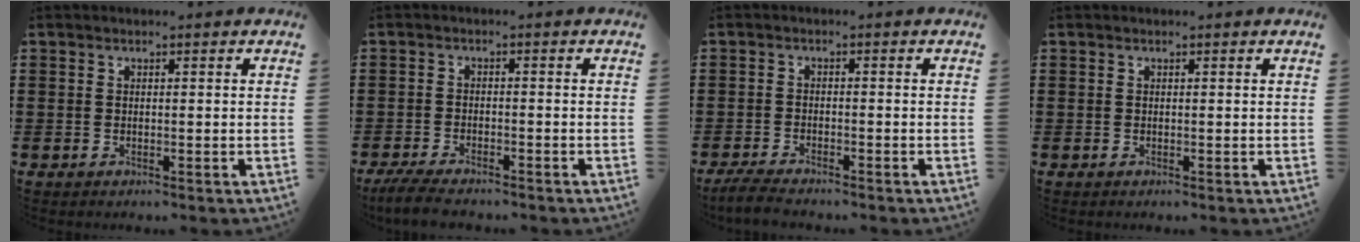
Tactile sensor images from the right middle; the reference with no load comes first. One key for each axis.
{"total": 3.8, "fx": -3.5, "fy": 0.4, "fz": 1.5, "tx": -0.046, "ty": -0.011, "tz": -0.073}
{"total": 3.2, "fx": -3.0, "fy": 0.3, "fz": 1.0, "tx": -0.032, "ty": -0.005, "tz": -0.064}
{"total": 0.0}